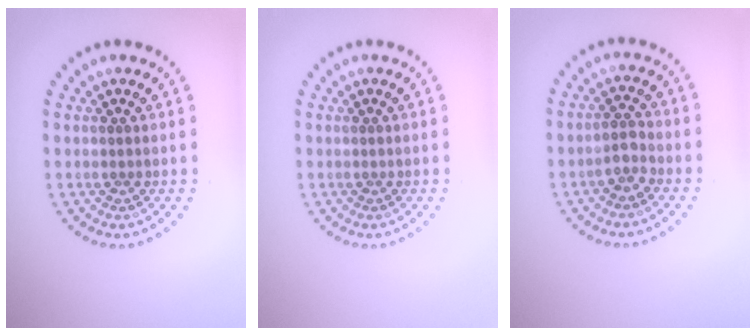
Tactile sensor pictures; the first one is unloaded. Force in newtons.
{"total": 0.0}
{"total": 1.6, "press": 1.4, "slide": 0.7}